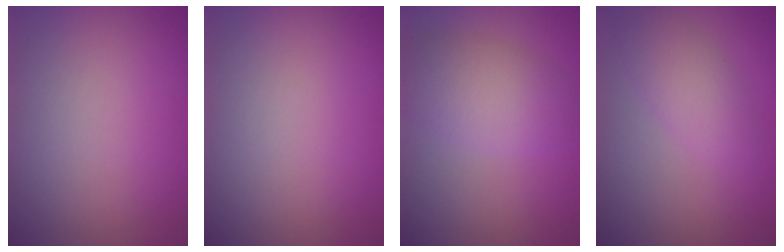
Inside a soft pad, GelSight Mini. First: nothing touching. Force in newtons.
{"total": 0.0}
{"total": 4.7, "press": 4.7, "slide": 0.1}
{"total": 2.8, "press": 2.8, "slide": 0.1}